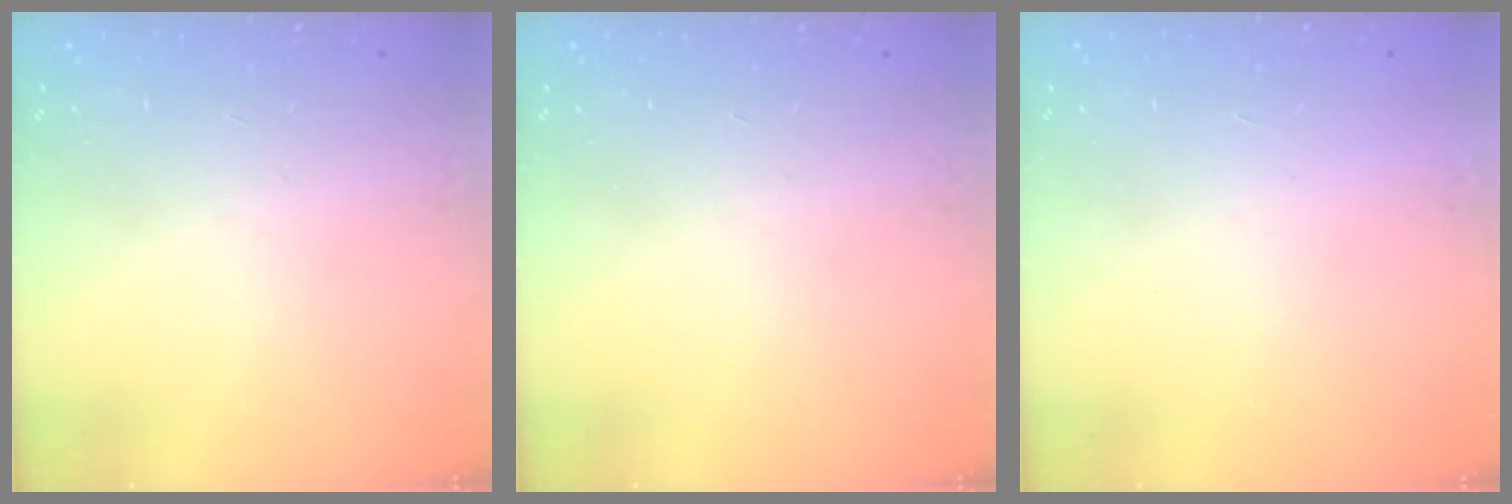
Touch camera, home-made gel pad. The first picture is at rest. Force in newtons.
{"total": 0.0}
{"total": 1.5, "press": 1.5, "slide": 0.1}